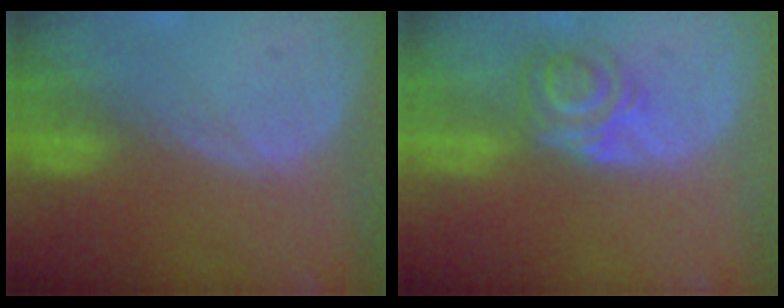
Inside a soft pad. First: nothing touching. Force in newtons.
{"total": 5.8, "press": 4.9, "slide": 3.0}